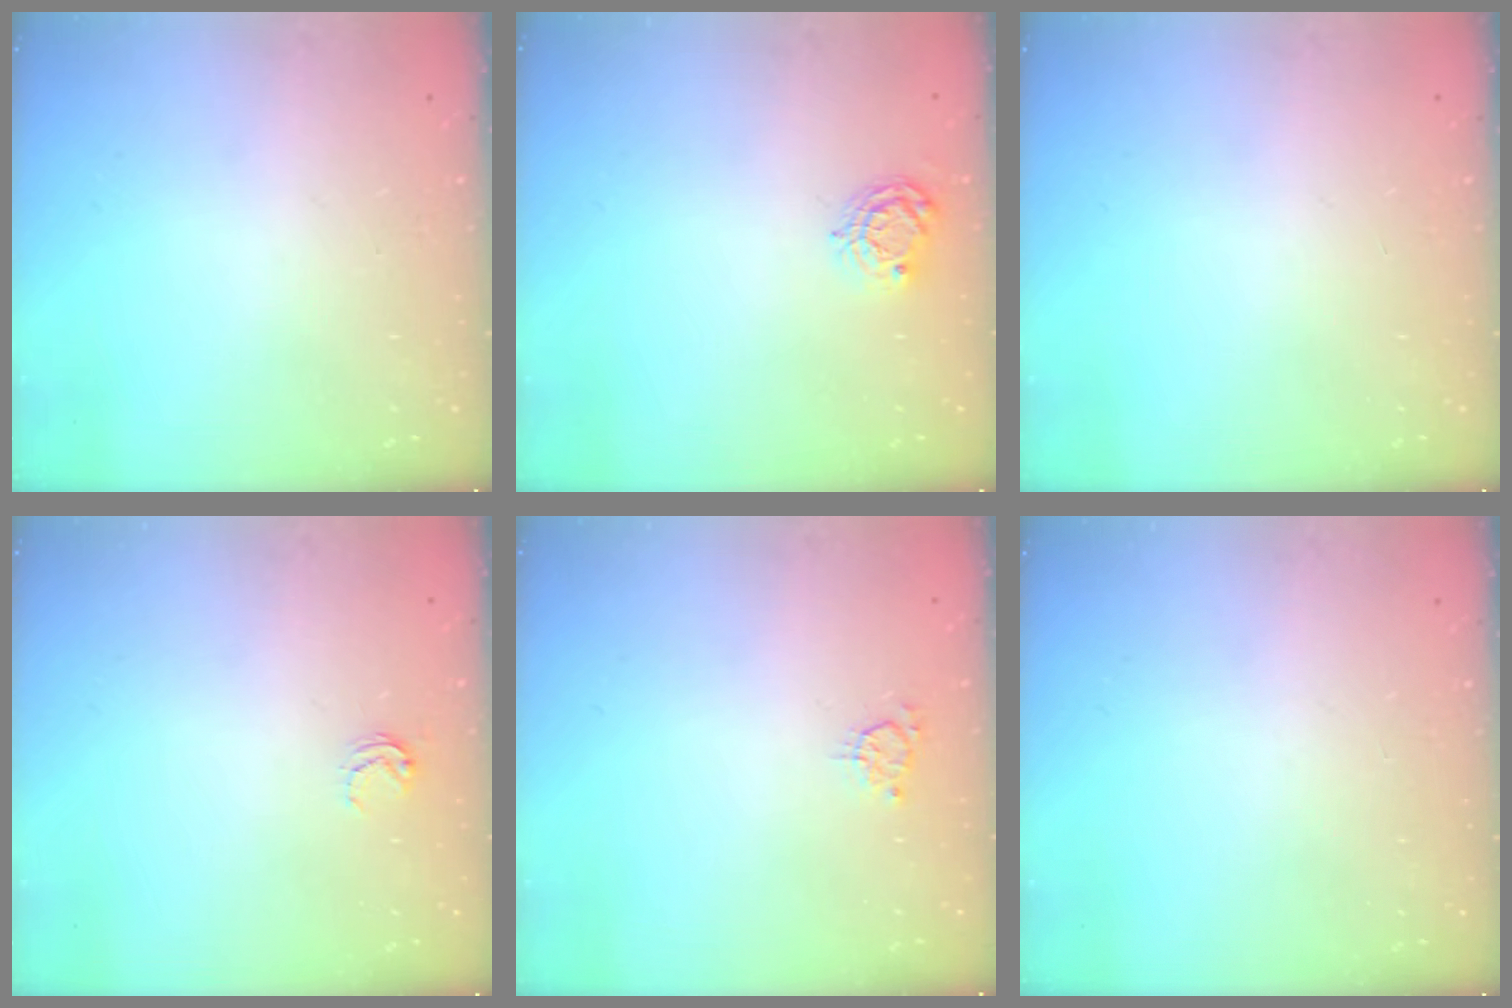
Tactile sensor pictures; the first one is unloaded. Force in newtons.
{"total": 5.9, "press": 5.9, "slide": 0.2}
{"total": 0.0}
{"total": 3.8, "press": 3.8, "slide": 0.3}
{"total": 2.9, "press": 2.9, "slide": 0.5}
{"total": 0.0}